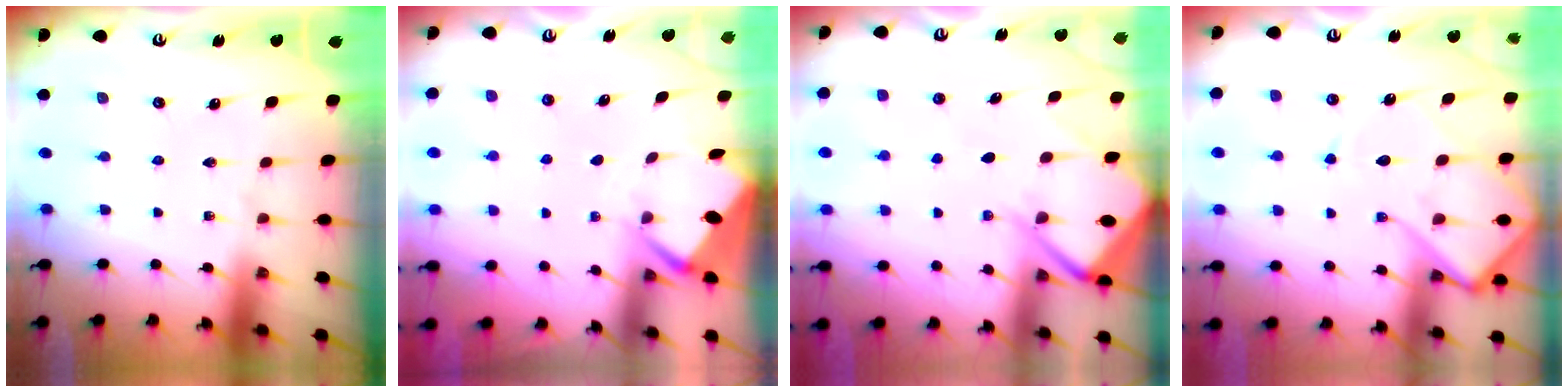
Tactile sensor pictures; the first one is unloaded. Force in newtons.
{"total": 2.7, "press": 2.7, "slide": 0.3}
{"total": 8.5, "press": 8.5, "slide": 0.7}
{"total": 12.9, "press": 12.9, "slide": 1.1}